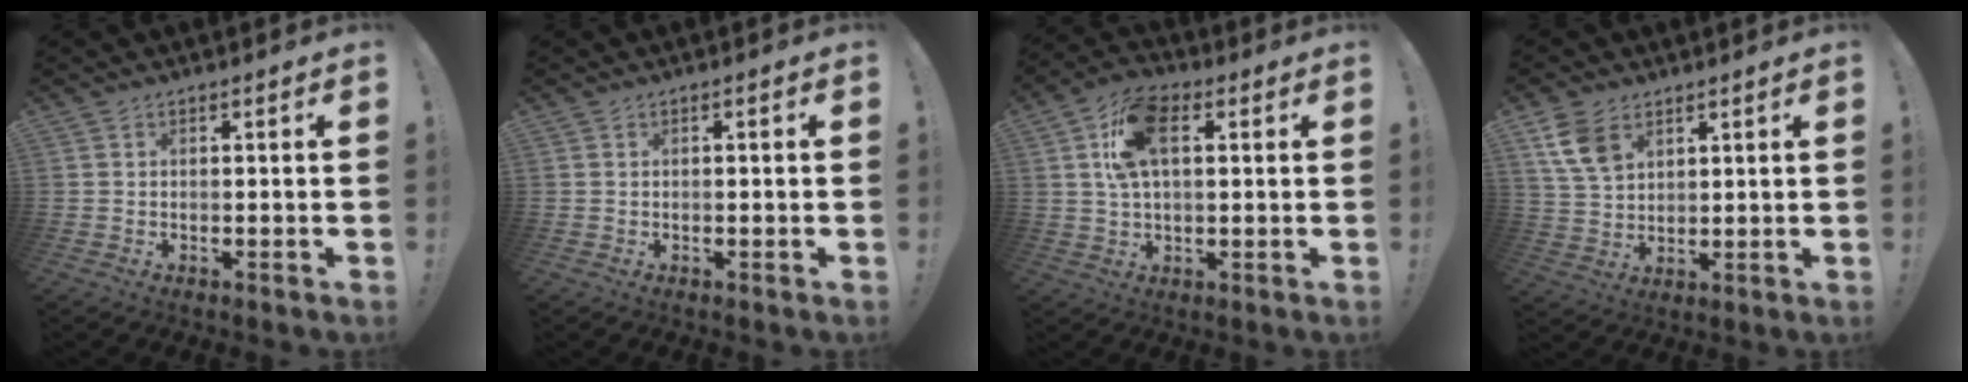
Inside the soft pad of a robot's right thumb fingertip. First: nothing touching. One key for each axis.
{"total": 0.7, "fx": -0.4, "fy": 0.0, "fz": 0.6, "tx": -0.010, "ty": 0.002, "tz": -0.008}
{"total": 12.9, "fx": 3.6, "fy": 7.3, "fz": 10.0, "tx": -0.176, "ty": 0.007, "tz": 0.067}
{"total": 9.4, "fx": 5.0, "fy": 6.0, "fz": 5.2, "tx": -0.094, "ty": -0.015, "tz": 0.098}